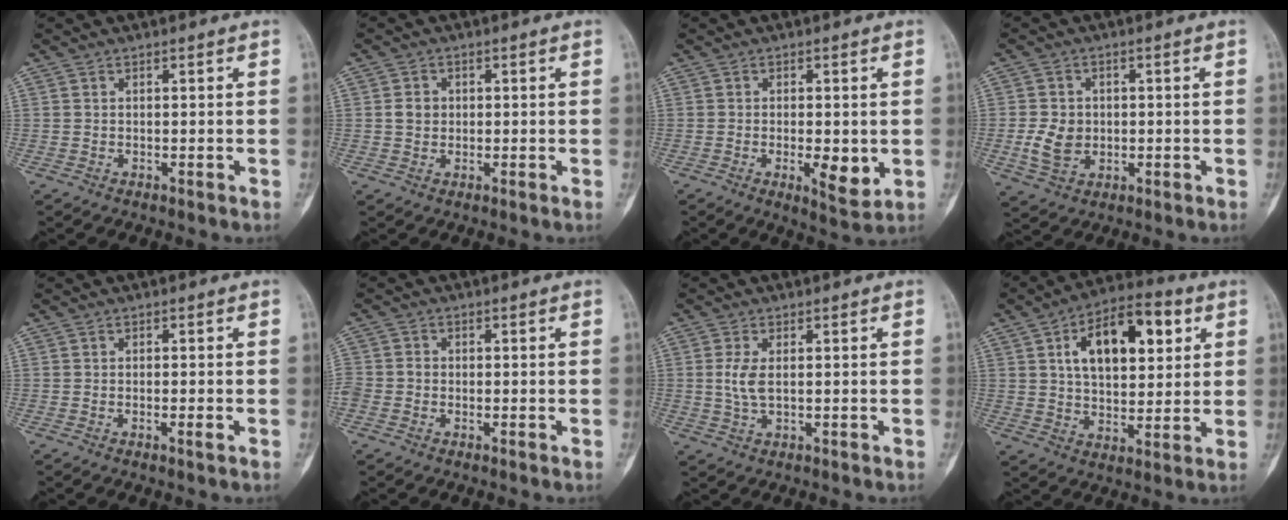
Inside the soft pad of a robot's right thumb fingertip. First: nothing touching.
{"total": 2.5, "force": [0.2, 2.2, 1.2], "torque": [-0.012, 0.005, 0.004]}
{"total": 6.1, "force": [-1.0, 2.4, 5.6], "torque": [-0.081, -0.013, -0.011]}
{"total": 6.4, "force": [-0.6, 5.1, 3.8], "torque": [-0.058, -0.001, -0.005]}
{"total": 1.3, "force": [-0.5, 0.1, 1.2], "torque": [-0.025, 0.000, -0.008]}
{"total": 4.1, "force": [-1.1, 3.5, 1.9], "torque": [-0.042, 0.016, -0.021]}
{"total": 3.6, "force": [0.4, 1.5, 3.2], "torque": [-0.081, -0.003, 0.011]}
{"total": 16.8, "force": [5.6, 8.9, 13.1], "torque": [-0.175, 0.002, 0.087]}